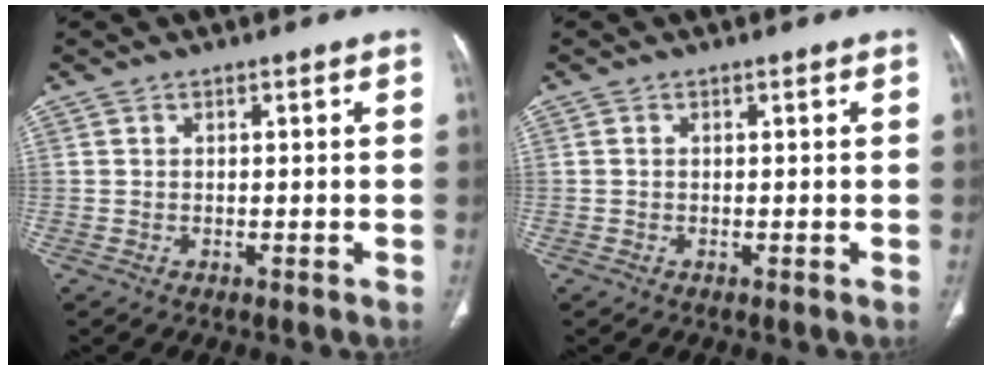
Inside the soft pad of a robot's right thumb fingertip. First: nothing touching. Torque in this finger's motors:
{"motor_torque": [-0.11, 0.34, 0.25, 0.09, -0.02]}